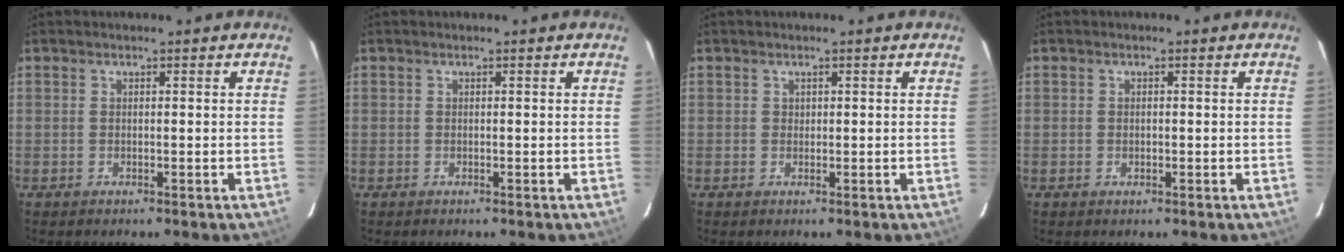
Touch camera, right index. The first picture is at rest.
{"total": 0.0}
{"total": 0.5, "force": [0.2, 0.5, 0.0], "torque": [0.003, 0.003, 0.003]}
{"total": 0.7, "force": [-0.1, 0.7, 0.2], "torque": [0.000, 0.000, -0.001]}